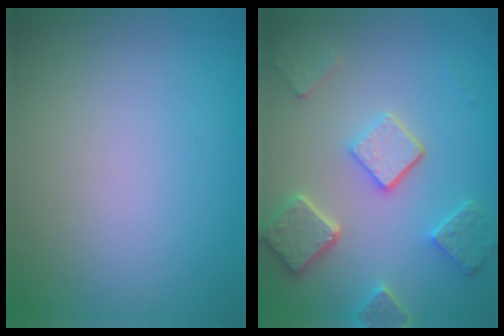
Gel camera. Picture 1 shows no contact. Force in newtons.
{"total": 5.3, "press": 4.1, "slide": 3.4}